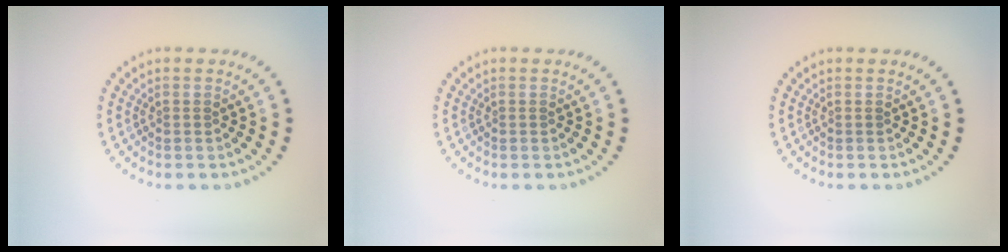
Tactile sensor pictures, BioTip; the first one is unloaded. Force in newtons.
{"total": 0.0}
{"total": 0.0}